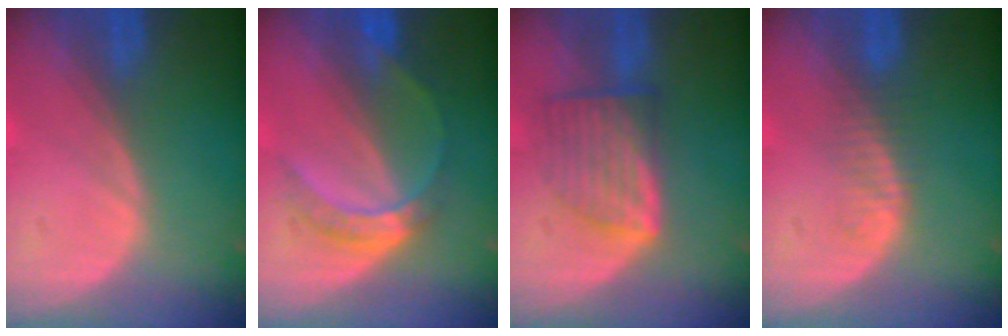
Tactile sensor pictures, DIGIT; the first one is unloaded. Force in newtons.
{"total": 5.0, "press": 4.8, "slide": 1.5}
{"total": 7.2, "press": 6.5, "slide": 3.1}
{"total": 2.3, "press": 2.3, "slide": 0.3}